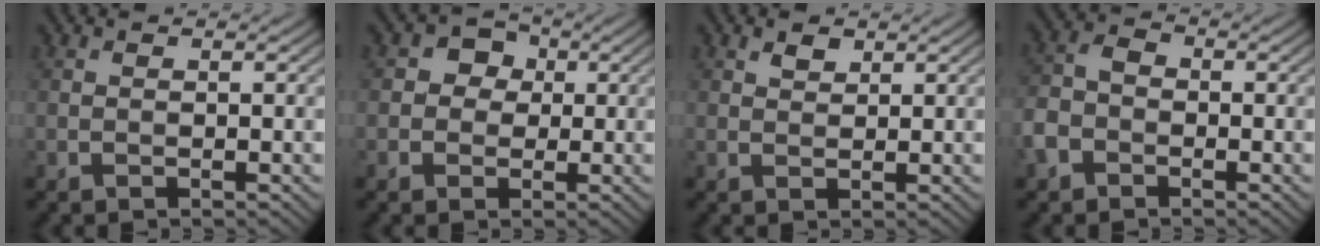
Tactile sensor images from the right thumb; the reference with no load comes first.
{"total": 4.1, "force": [0.5, 3.8, 1.4], "torque": [-0.025, 0.010, -0.010]}
{"total": 1.4, "force": [1.0, 0.7, 0.6], "torque": [-0.014, 0.002, 0.020]}
{"total": 4.3, "force": [-2.3, 3.1, 1.9], "torque": [-0.052, 0.001, -0.061]}